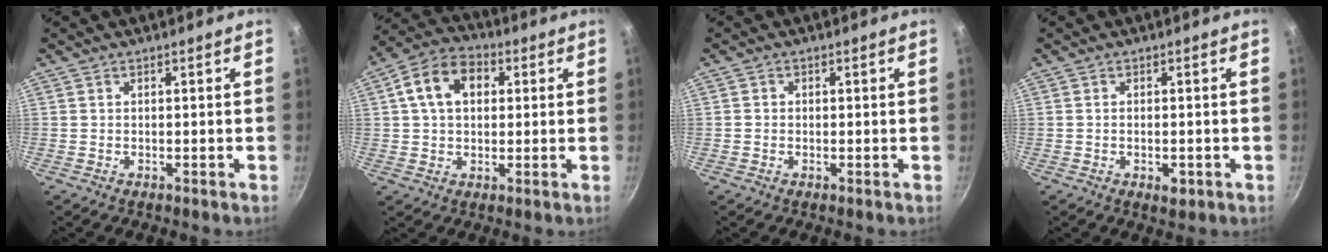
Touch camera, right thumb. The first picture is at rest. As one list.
[{"total": 10.8, "force": [2.6, 7.7, 7.2], "torque": [-0.102, 0.020, 0.027]}, {"total": 0.8, "force": [-0.2, 0.8, 0.3], "torque": [-0.003, 0.002, -0.006]}, {"total": 2.7, "force": [-1.0, 1.4, 2.1], "torque": [-0.034, -0.002, -0.015]}]